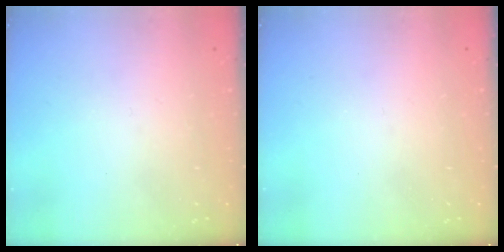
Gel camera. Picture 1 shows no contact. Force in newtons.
{"total": 0.0}